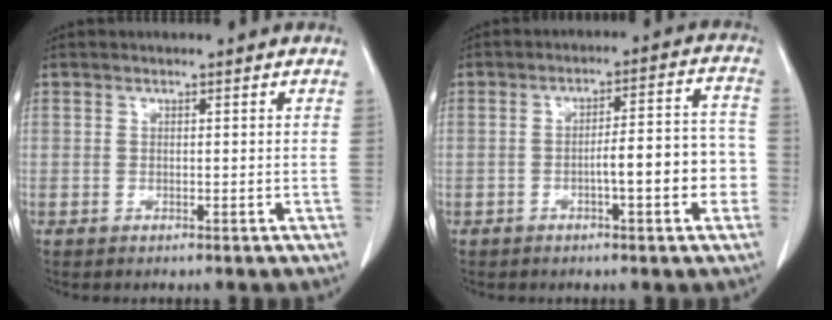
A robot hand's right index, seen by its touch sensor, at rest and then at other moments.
{"total": 8.8, "force": [-2.4, 1.6, 8.3], "torque": [-0.111, 0.031, -0.031]}